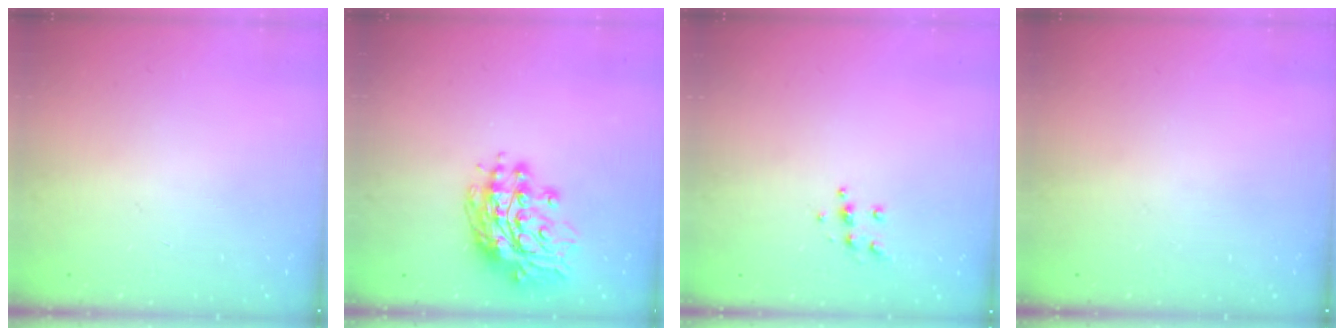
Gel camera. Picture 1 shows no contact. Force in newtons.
{"total": 14.9, "press": 14.8, "slide": 1.5}
{"total": 5.1, "press": 5.1, "slide": 0.5}
{"total": 0.0}